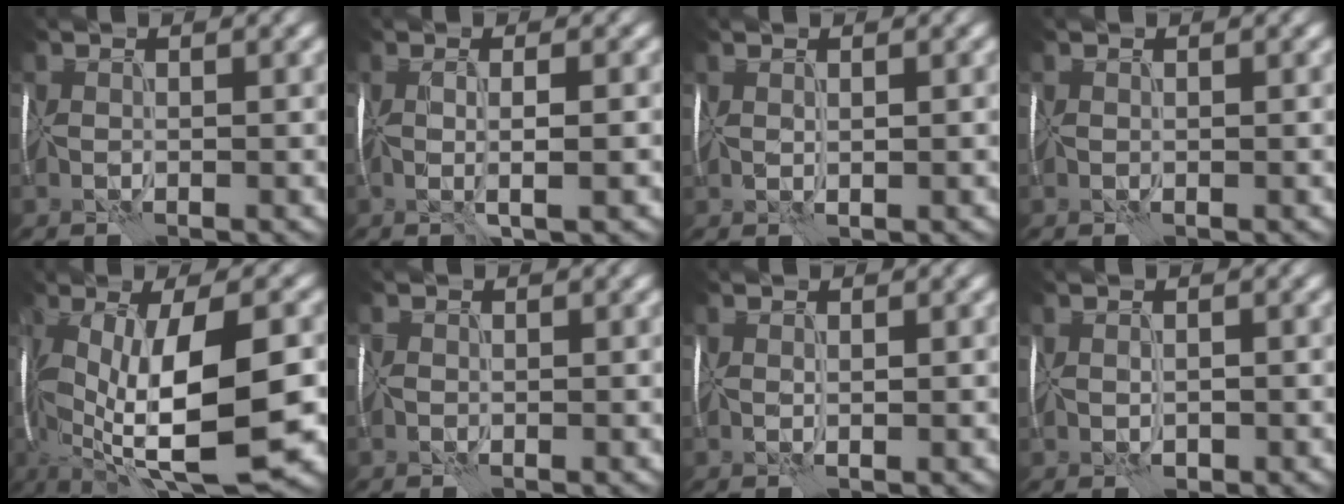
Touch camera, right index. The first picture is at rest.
{"total": 2.4, "force": [0.3, 0.5, 2.4], "torque": [-0.025, 0.004, 0.010]}
{"total": 1.0, "force": [0.7, 0.4, 0.5], "torque": [-0.005, 0.002, 0.016]}
{"total": 0.0}
{"total": 14.1, "force": [-3.0, 4.9, 12.9], "torque": [-0.232, -0.010, -0.048]}
{"total": 0.0}
{"total": 0.9, "force": [0.7, 0.2, 0.6], "torque": [-0.001, 0.004, 0.012]}
{"total": 0.9, "force": [0.1, 0.7, 0.6], "torque": [-0.014, -0.001, 0.008]}